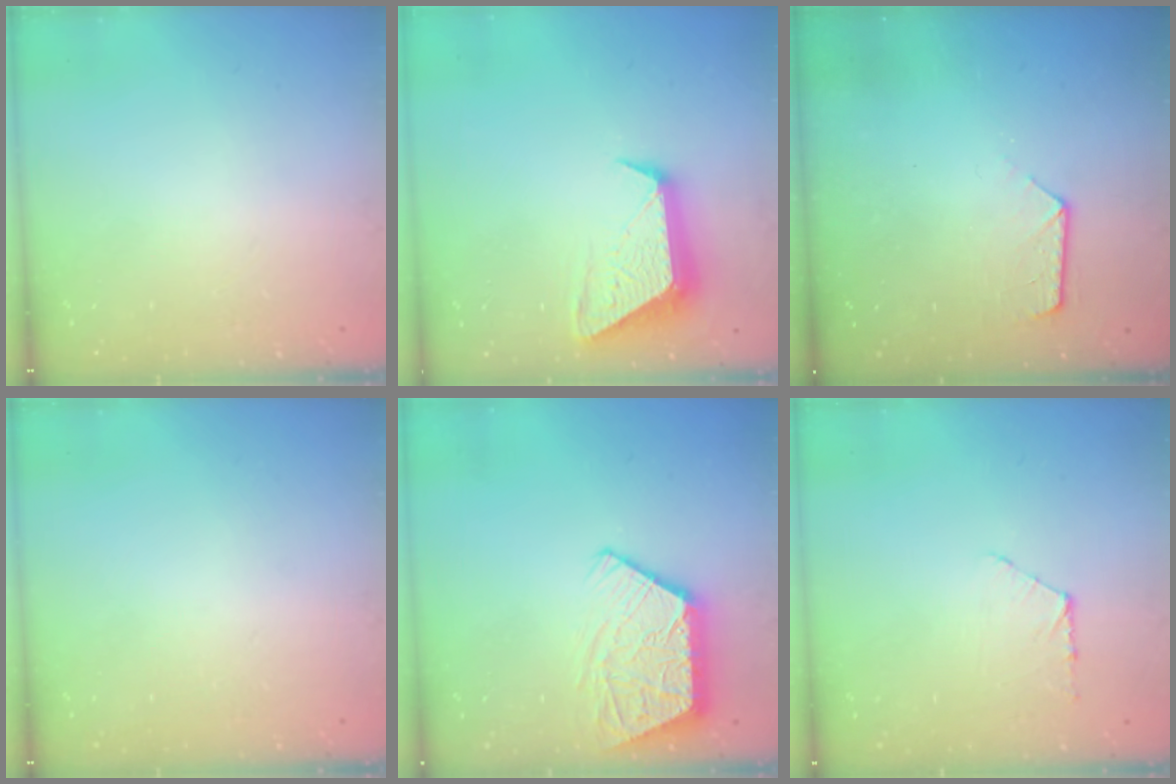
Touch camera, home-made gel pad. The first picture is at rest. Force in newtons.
{"total": 11.4, "press": 11.4, "slide": 0.9}
{"total": 9.1, "press": 9.1, "slide": 0.8}
{"total": 0.0}
{"total": 11.2, "press": 11.2, "slide": 1.0}
{"total": 5.5, "press": 5.5, "slide": 0.6}